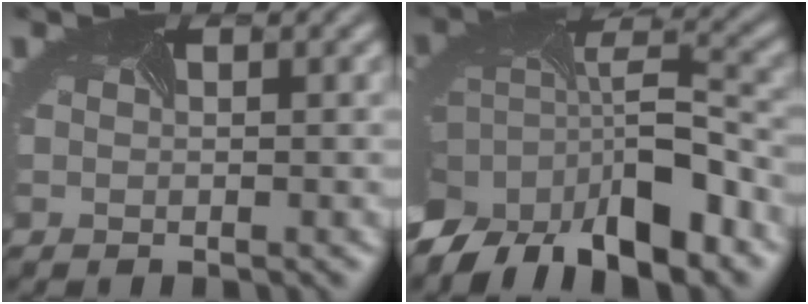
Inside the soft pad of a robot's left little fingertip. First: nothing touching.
{"total": 11.3, "force": [-6.7, 5.2, 7.6], "torque": [-0.136, -0.015, -0.116]}